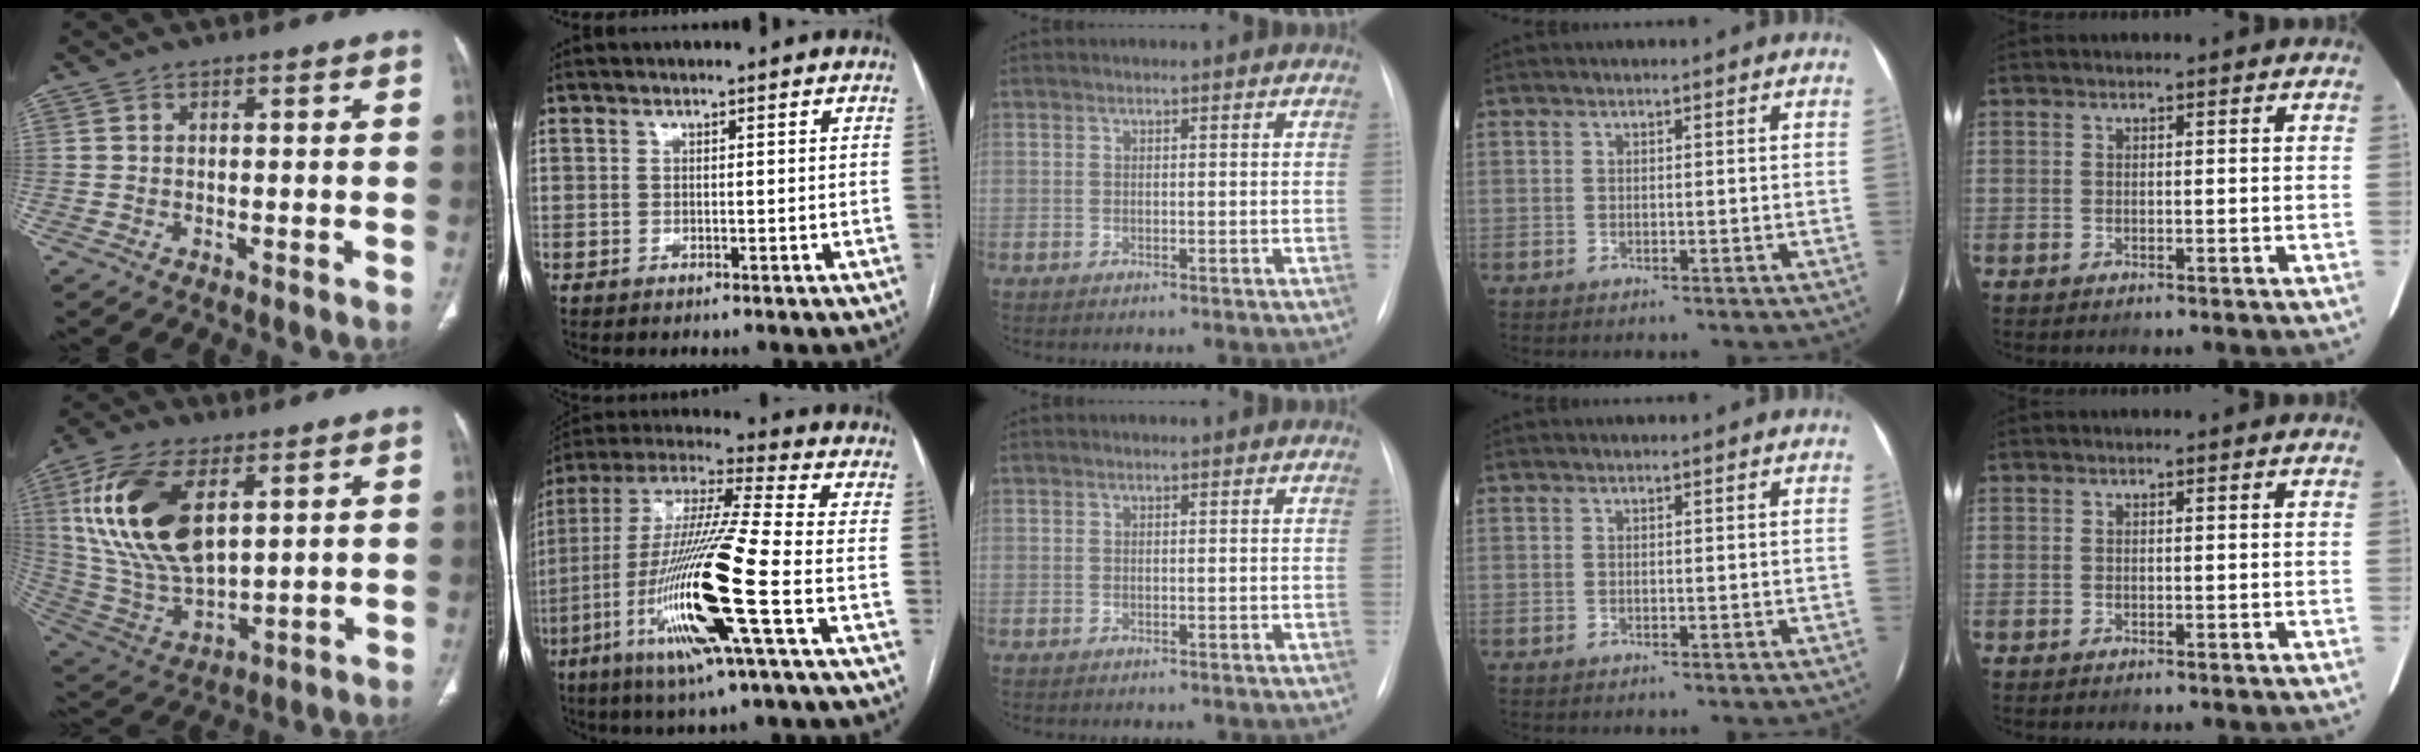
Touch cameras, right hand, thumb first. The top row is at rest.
{"thumb": {"total": 20.7, "force": [6.8, 10.5, 16.5], "torque": [-0.327, -0.023, 0.136]}, "index": {"total": 19.9, "force": [-6.5, -0.1, 18.8], "torque": [-0.402, -0.024, -0.130]}}